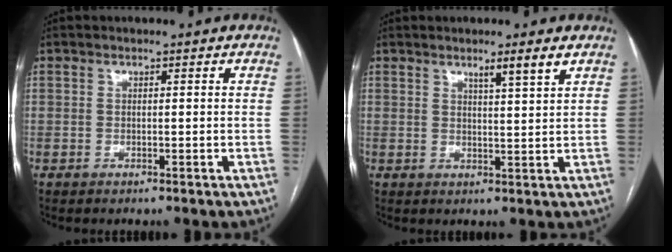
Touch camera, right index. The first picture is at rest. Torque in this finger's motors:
{"motor_torque": [0.07, 0.03, 0.04, 0.05]}